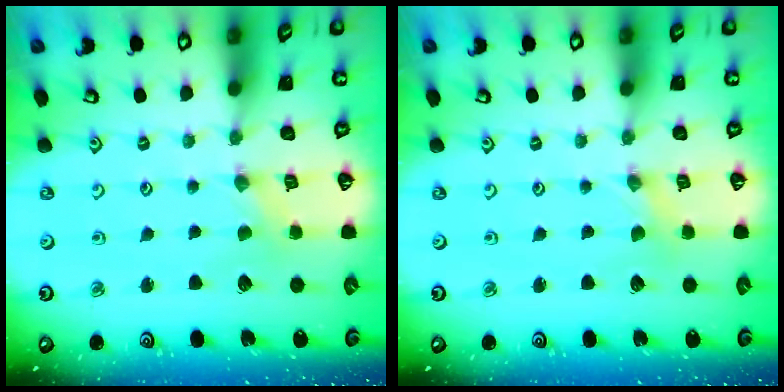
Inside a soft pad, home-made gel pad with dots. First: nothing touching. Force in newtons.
{"total": 0.0}